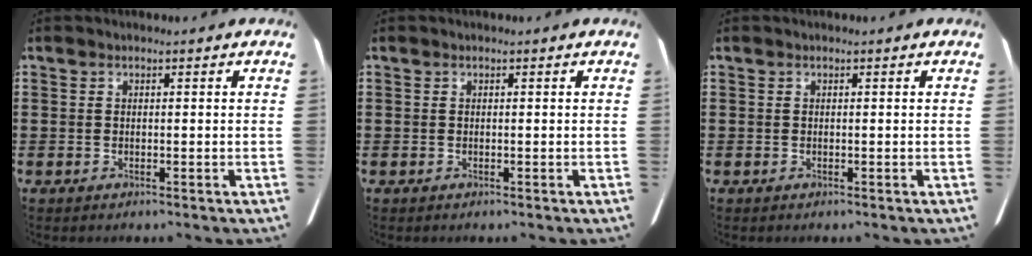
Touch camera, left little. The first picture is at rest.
{"total": 0.0}
{"total": 0.0}